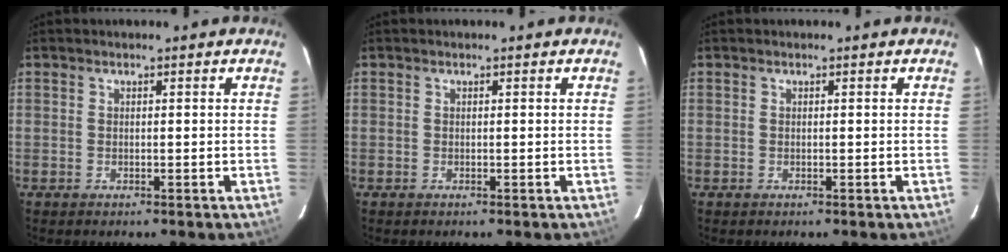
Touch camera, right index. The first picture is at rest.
{"total": 0.0}
{"total": 0.0}